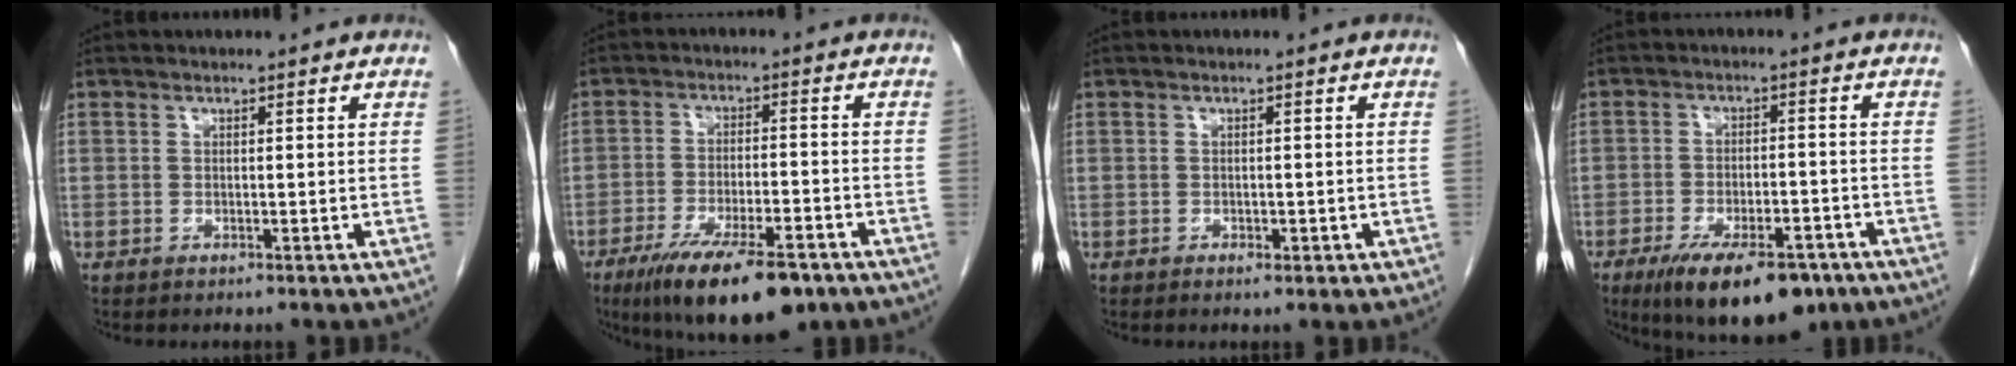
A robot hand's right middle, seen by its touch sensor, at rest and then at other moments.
{"total": 14.1, "force": [-9.5, 3.5, 9.8], "torque": [-0.157, -0.025, -0.154]}
{"total": 1.3, "force": [-0.6, 0.7, 0.9], "torque": [-0.016, -0.001, -0.005]}
{"total": 13.4, "force": [-9.0, 4.8, 8.7], "torque": [-0.135, -0.011, -0.137]}